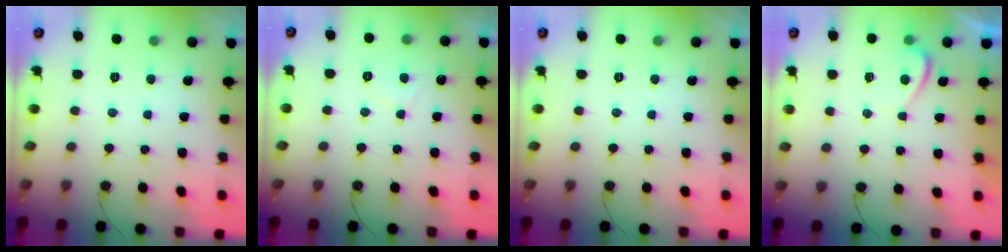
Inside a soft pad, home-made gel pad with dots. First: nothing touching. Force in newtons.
{"total": 3.5, "press": 3.4, "slide": 0.6}
{"total": 0.0}
{"total": 0.0}